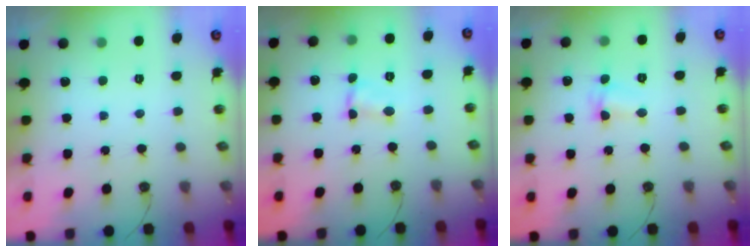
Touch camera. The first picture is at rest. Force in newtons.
{"total": 1.4, "press": 1.4, "slide": 0.2}
{"total": 2.5, "press": 2.5, "slide": 0.5}